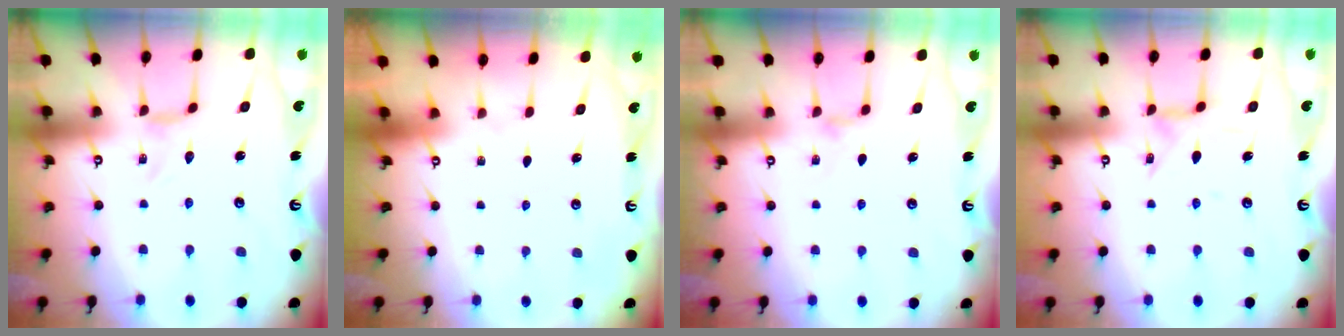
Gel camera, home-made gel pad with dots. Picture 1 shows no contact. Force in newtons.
{"total": 0.0}
{"total": 1.9, "press": 1.9, "slide": 0.4}
{"total": 3.7, "press": 3.7, "slide": 0.3}